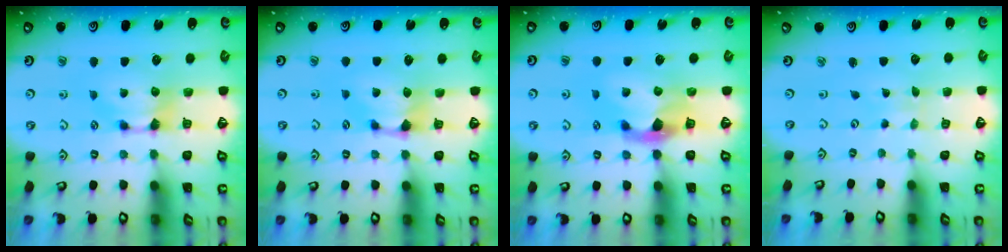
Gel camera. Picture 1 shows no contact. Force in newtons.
{"total": 0.8, "press": 0.4, "slide": 0.7}
{"total": 2.8, "press": 2.5, "slide": 1.3}
{"total": 6.7, "press": 6.7, "slide": 0.4}